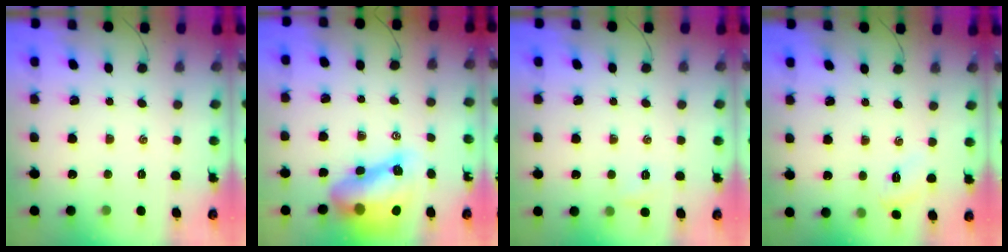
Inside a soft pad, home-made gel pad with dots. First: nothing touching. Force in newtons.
{"total": 12.9, "press": 12.3, "slide": 4.0}
{"total": 2.8, "press": 2.7, "slide": 0.8}
{"total": 3.4, "press": 3.3, "slide": 1.0}